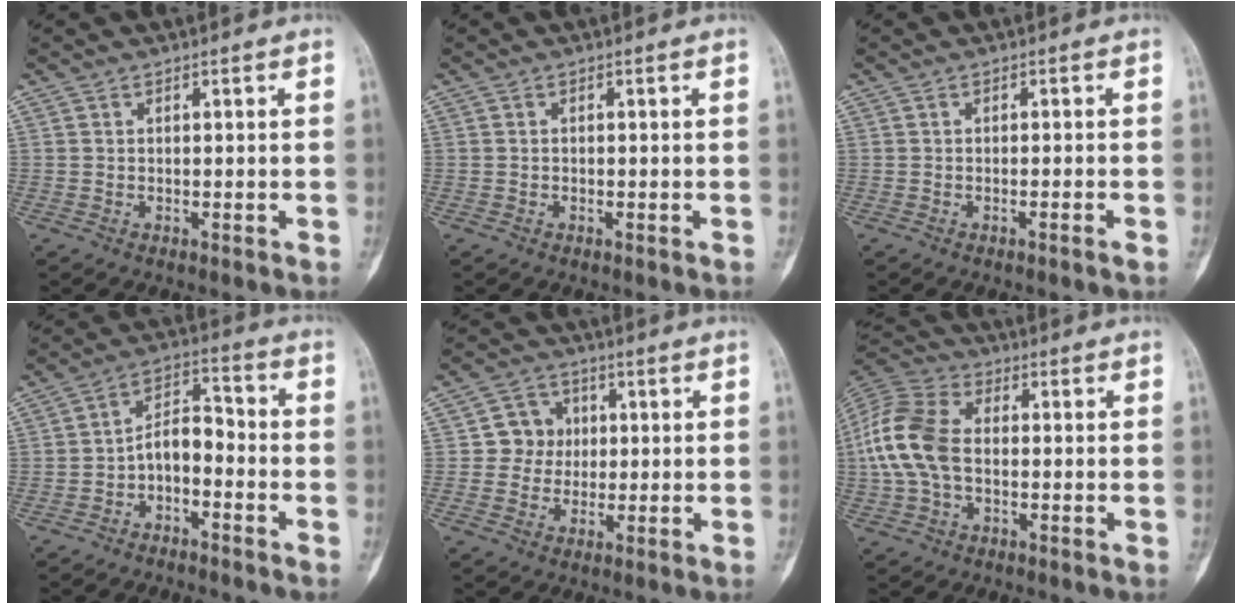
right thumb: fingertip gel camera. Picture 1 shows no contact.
{"total": 0.0}
{"total": 1.3, "force": [-0.8, -0.1, 1.1], "torque": [-0.026, 0.003, -0.011]}
{"total": 7.0, "force": [-3.0, 3.9, 4.9], "torque": [-0.072, 0.049, -0.060]}
{"total": 6.2, "force": [0.6, 6.0, 1.6], "torque": [0.016, 0.011, 0.004]}
{"total": 13.4, "force": [-0.4, 8.6, 10.2], "torque": [-0.226, 0.031, -0.014]}